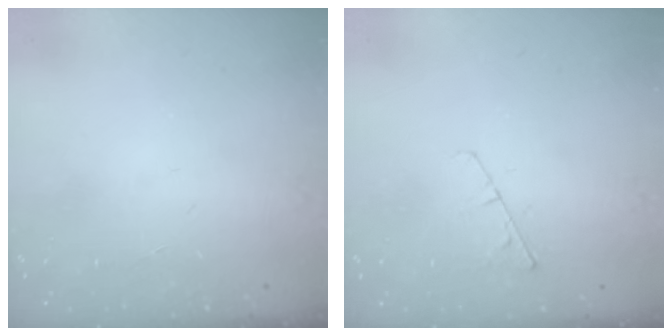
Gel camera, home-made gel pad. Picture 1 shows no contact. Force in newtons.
{"total": 3.5, "press": 3.5, "slide": 0.3}